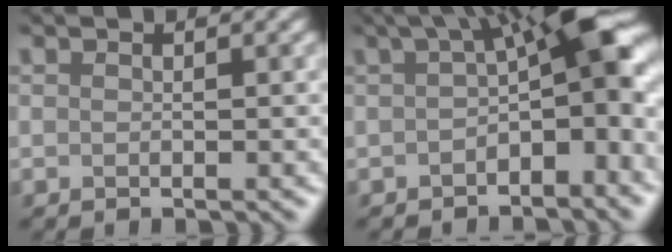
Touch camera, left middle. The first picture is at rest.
{"total": 8.1, "force": [0.6, 2.4, 7.7], "torque": [-0.101, 0.028, -0.001]}